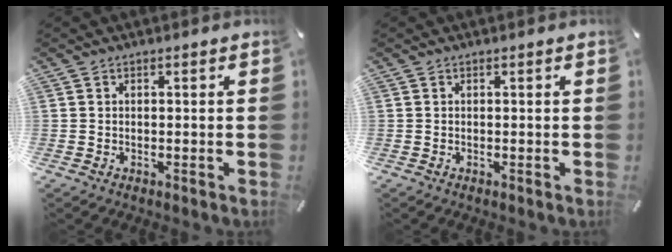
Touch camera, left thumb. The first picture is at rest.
{"total": 0.0}